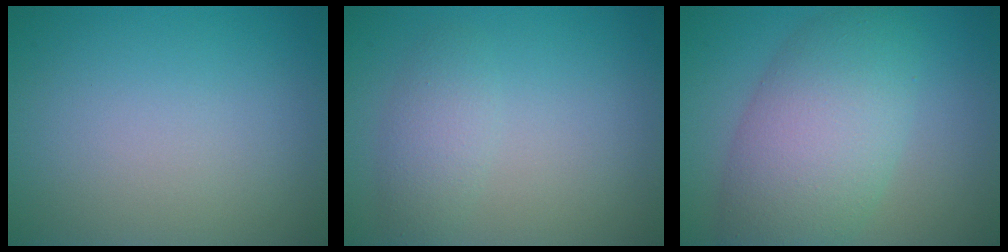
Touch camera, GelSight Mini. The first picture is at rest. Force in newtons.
{"total": 2.2, "press": 2.2, "slide": 0.2}
{"total": 8.2, "press": 8.2, "slide": 0.3}